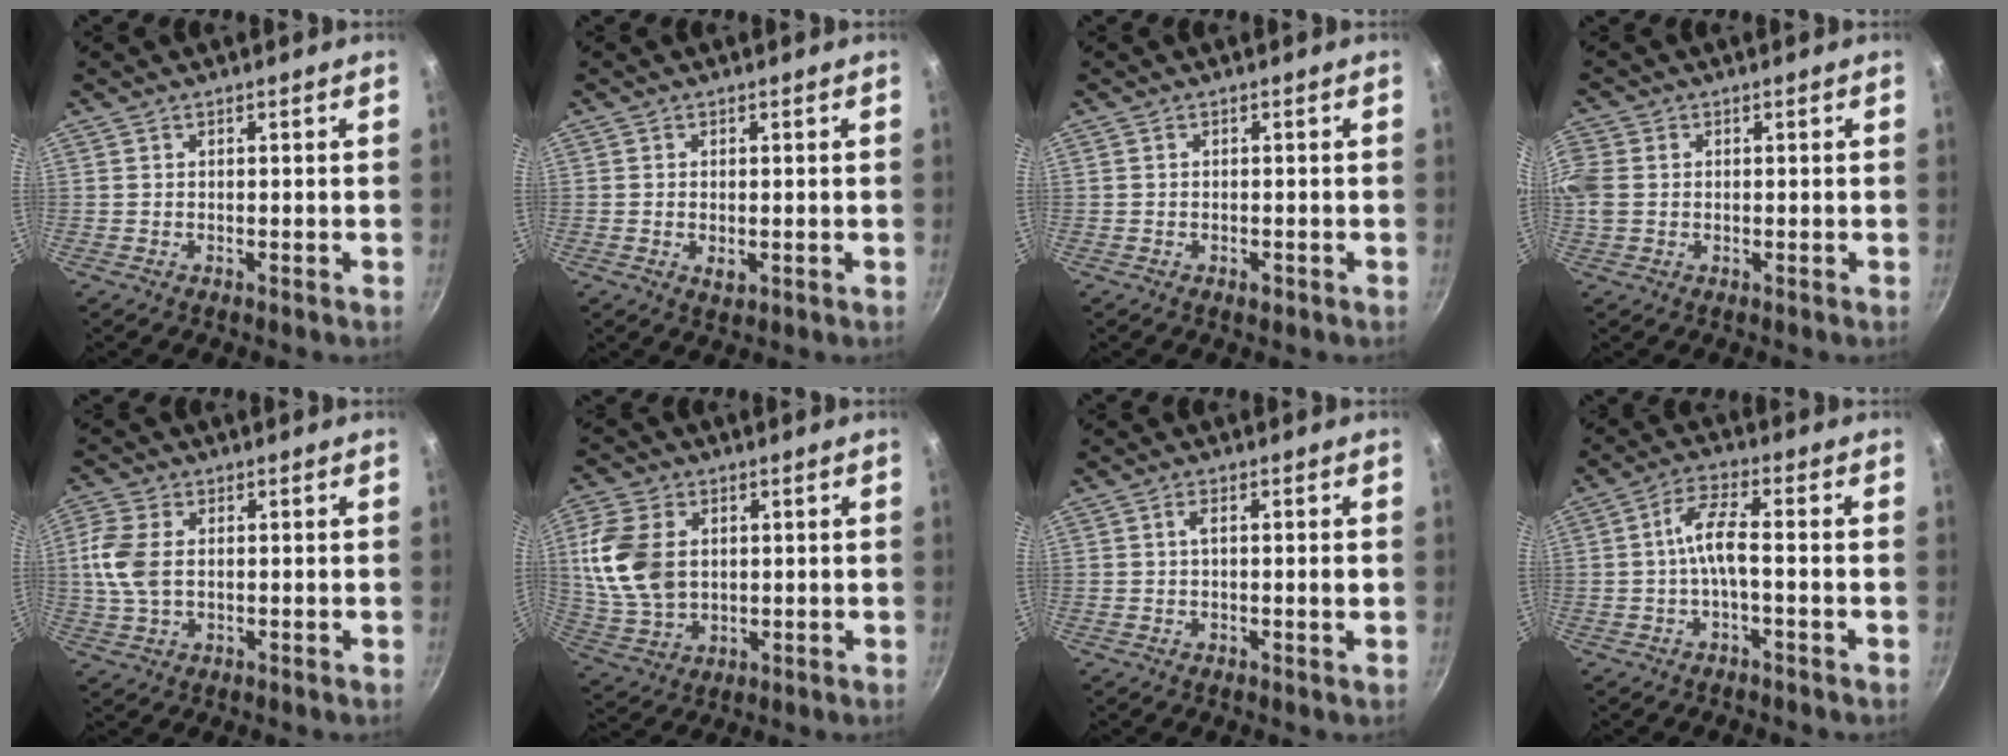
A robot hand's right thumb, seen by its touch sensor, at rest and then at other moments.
{"total": 2.1, "force": [-0.3, 1.4, 1.6], "torque": [-0.026, -0.005, -0.003]}
{"total": 1.3, "force": [-0.7, 0.7, 0.8], "torque": [-0.012, 0.003, -0.011]}
{"total": 5.9, "force": [0.4, 4.7, 3.6], "torque": [-0.079, 0.006, 0.002]}
{"total": 7.9, "force": [0.6, 5.0, 6.1], "torque": [-0.135, 0.007, 0.008]}
{"total": 13.5, "force": [2.0, 9.4, 9.4], "torque": [-0.175, -0.007, 0.047]}
{"total": 2.6, "force": [-0.1, 0.4, 2.6], "torque": [-0.048, 0.003, -0.005]}
{"total": 7.4, "force": [-1.5, 2.1, 6.9], "torque": [-0.149, 0.032, -0.038]}